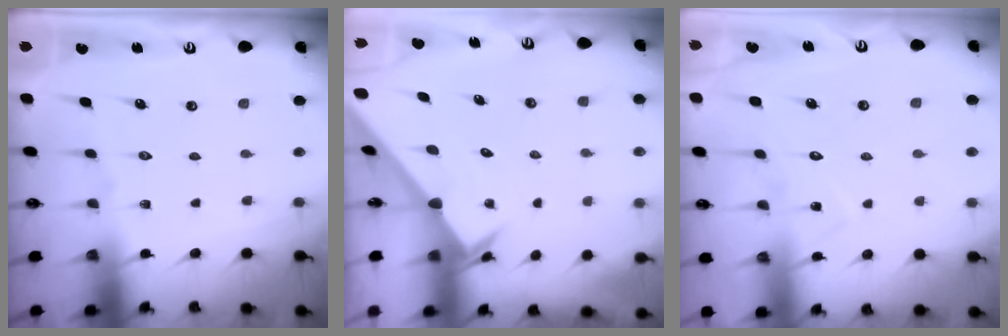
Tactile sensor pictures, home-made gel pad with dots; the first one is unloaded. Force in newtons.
{"total": 2.3, "press": 2.3, "slide": 0.2}
{"total": 7.2, "press": 7.2, "slide": 0.5}